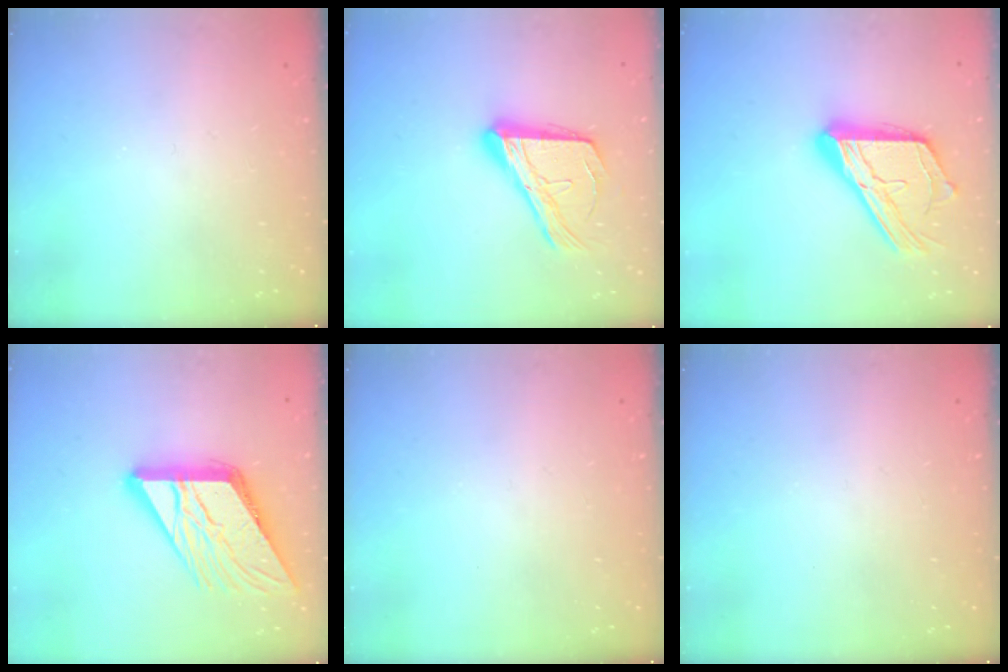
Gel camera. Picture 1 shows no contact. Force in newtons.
{"total": 17.3, "press": 17.2, "slide": 1.0}
{"total": 20.1, "press": 20.1, "slide": 1.7}
{"total": 20.0, "press": 19.8, "slide": 2.2}
{"total": 0.0}
{"total": 0.0}